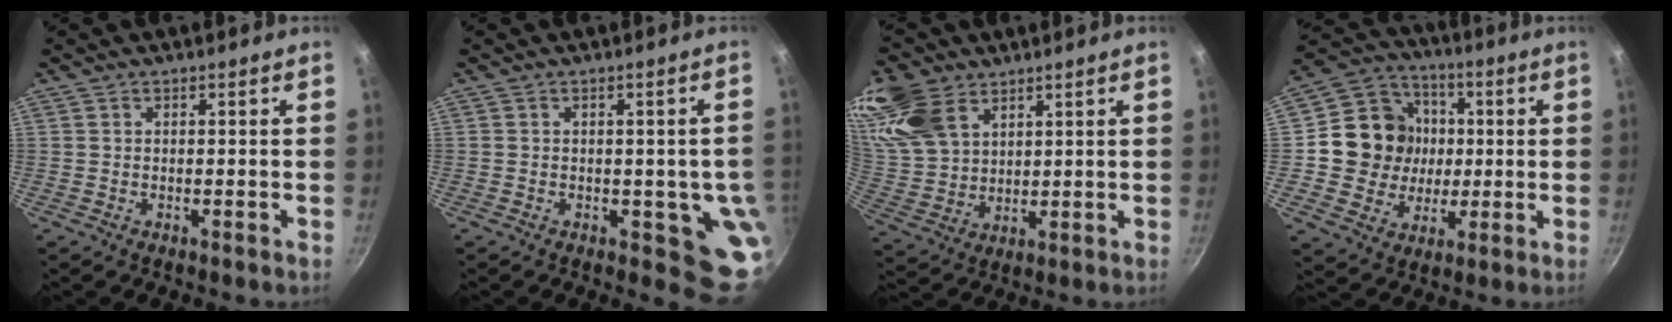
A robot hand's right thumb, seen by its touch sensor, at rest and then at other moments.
{"total": 7.9, "force": [-1.3, 3.9, 6.7], "torque": [-0.044, -0.014, -0.018]}
{"total": 17.7, "force": [9.7, 11.5, 9.2], "torque": [-0.203, -0.001, 0.203]}
{"total": 15.4, "force": [0.8, 14.3, 5.6], "torque": [-0.069, 0.020, 0.008]}